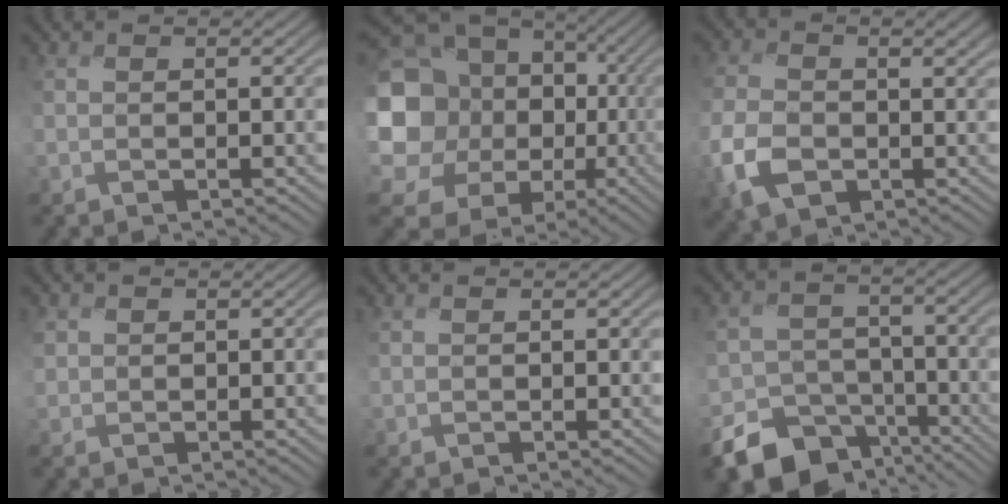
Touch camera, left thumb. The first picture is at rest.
{"total": 20.8, "force": [-0.4, 18.4, 9.6], "torque": [-0.253, -0.014, -0.006]}
{"total": 7.7, "force": [-2.3, 5.1, 5.4], "torque": [-0.144, -0.015, -0.052]}
{"total": 1.2, "force": [0.0, 1.2, -0.1], "torque": [-0.010, -0.001, -0.005]}
{"total": 0.0}
{"total": 12.6, "force": [-9.1, 7.8, 3.8], "torque": [-0.084, -0.033, -0.141]}